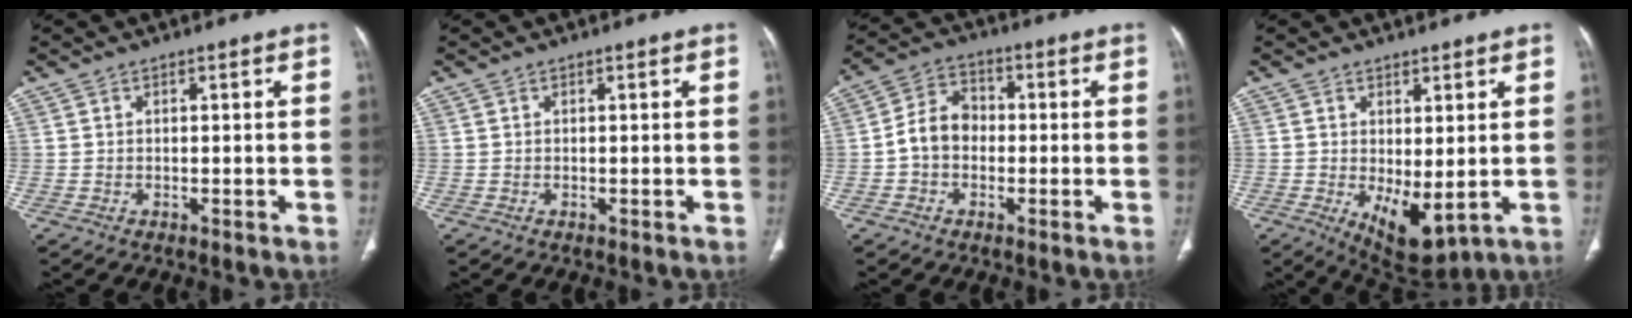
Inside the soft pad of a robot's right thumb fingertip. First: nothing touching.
{"total": 0.0}
{"total": 7.3, "force": [-1.0, 5.7, 4.4], "torque": [-0.066, 0.027, -0.032]}
{"total": 7.8, "force": [-0.9, 3.6, 6.9], "torque": [-0.099, -0.019, 0.005]}